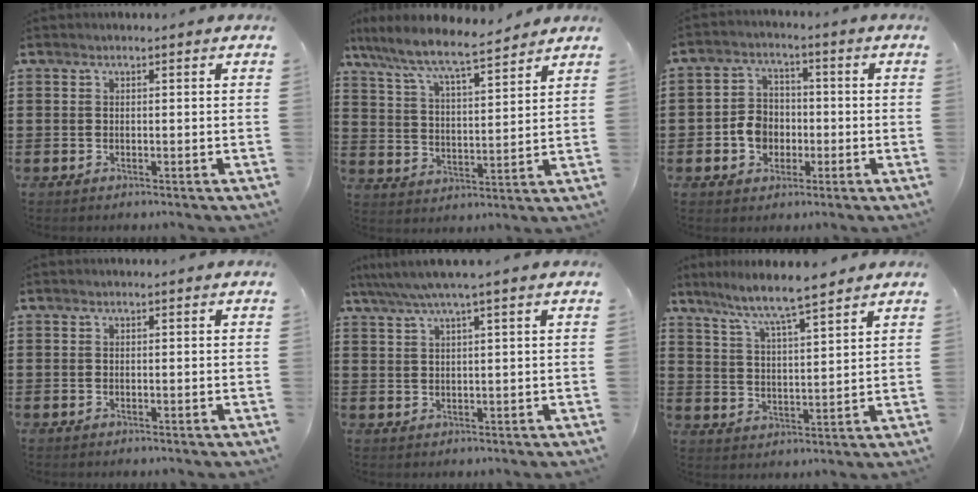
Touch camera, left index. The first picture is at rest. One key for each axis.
{"total": 6.8, "fx": 6.0, "fy": 0.5, "fz": 3.0, "tx": -0.085, "ty": -0.037, "tz": 0.099}
{"total": 5.6, "fx": -1.5, "fy": 4.7, "fz": 2.7, "tx": -0.066, "ty": 0.011, "tz": -0.030}
{"total": 0.0}
{"total": 3.6, "fx": 2.3, "fy": -0.3, "fz": 2.7, "tx": -0.058, "ty": -0.001, "tz": 0.039}
{"total": 6.2, "fx": 5.7, "fy": -0.2, "fz": 2.6, "tx": -0.076, "ty": -0.035, "tz": 0.094}